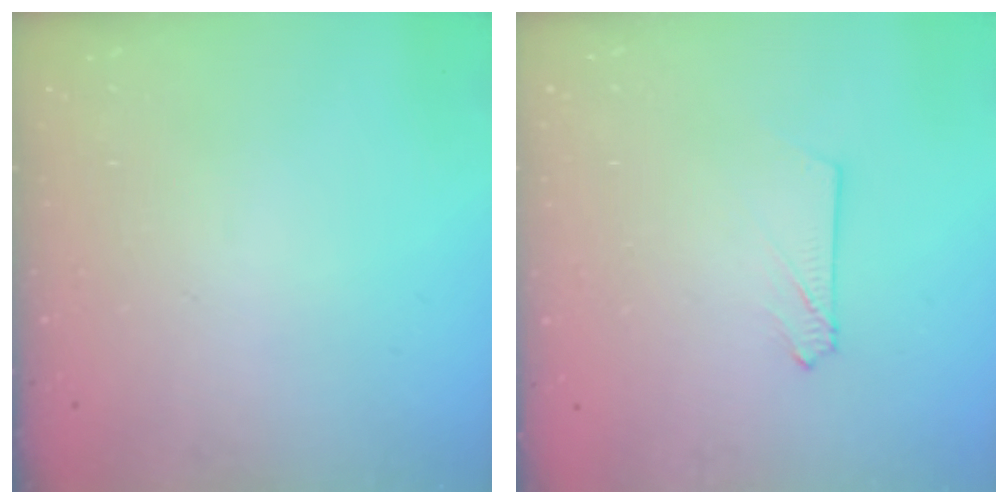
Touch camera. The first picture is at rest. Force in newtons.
{"total": 2.7, "press": 2.7, "slide": 0.2}